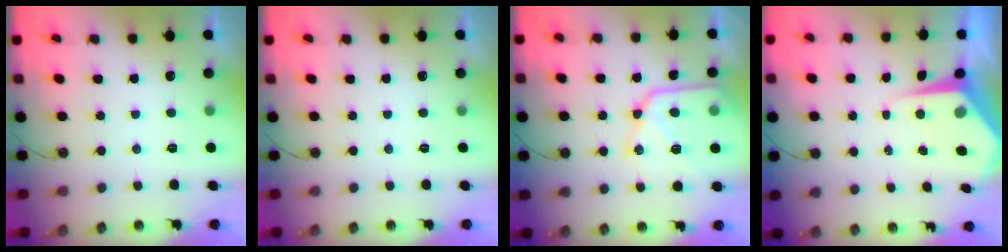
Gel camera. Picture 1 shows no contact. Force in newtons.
{"total": 0.0}
{"total": 17.2, "press": 17.1, "slide": 1.2}
{"total": 6.9, "press": 6.9, "slide": 0.7}